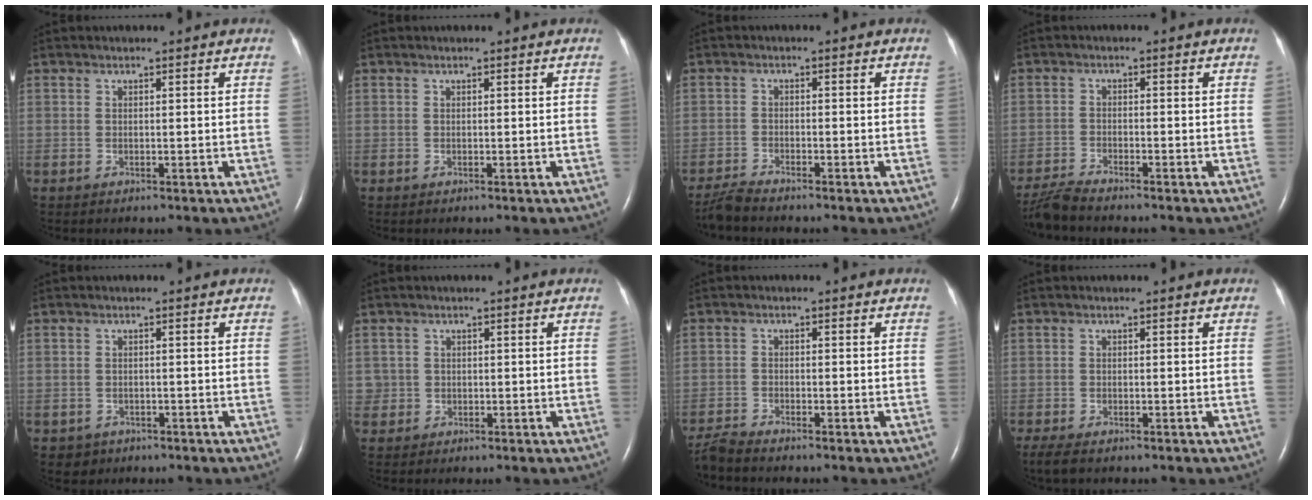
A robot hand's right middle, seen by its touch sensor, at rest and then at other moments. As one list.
[{"total": 0.0}, {"total": 3.4, "force": [-3.2, 0.0, 1.2], "torque": [-0.030, -0.016, -0.060]}, {"total": 4.7, "force": [-4.4, -0.1, 1.7], "torque": [-0.036, -0.021, -0.084]}, {"total": 2.0, "force": [-1.0, 1.7, 0.0], "torque": [-0.002, 0.008, -0.009]}, {"total": 1.4, "force": [-0.1, 1.4, -0.1], "torque": [0.009, 0.007, -0.005]}, {"total": 3.4, "force": [-3.3, -0.2, 1.0], "torque": [-0.022, -0.015, -0.061]}, {"total": 3.4, "force": [-2.5, 1.1, 2.0], "torque": [-0.041, -0.011, -0.035]}]